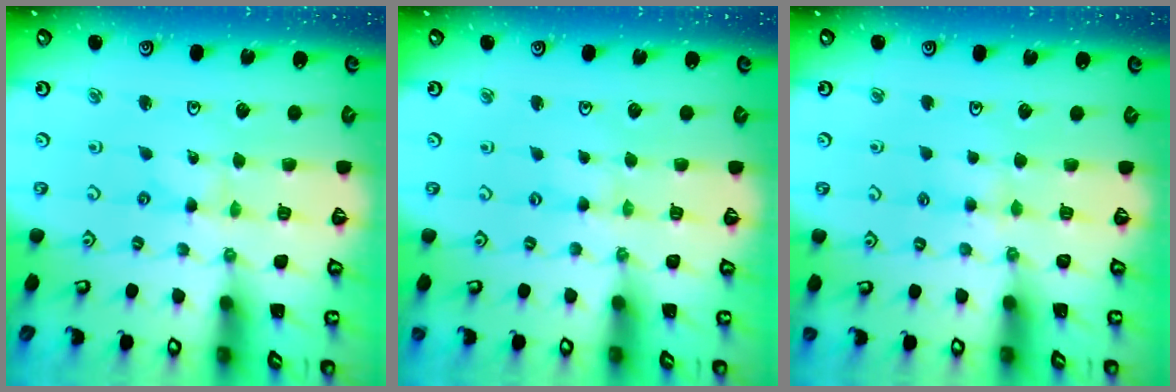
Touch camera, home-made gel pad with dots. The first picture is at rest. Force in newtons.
{"total": 0.0}
{"total": 4.0, "press": 3.9, "slide": 0.6}